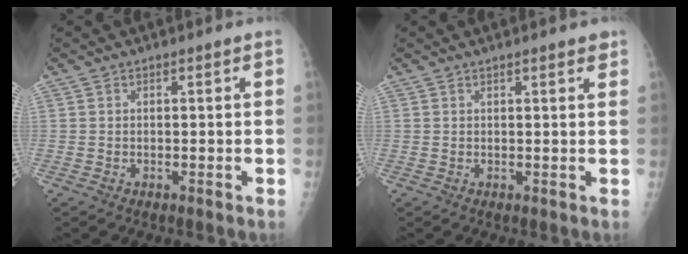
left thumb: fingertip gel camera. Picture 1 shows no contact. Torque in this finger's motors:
{"motor_torque": [-0.19, 0.04, -0.32, -0.10, 0.02]}